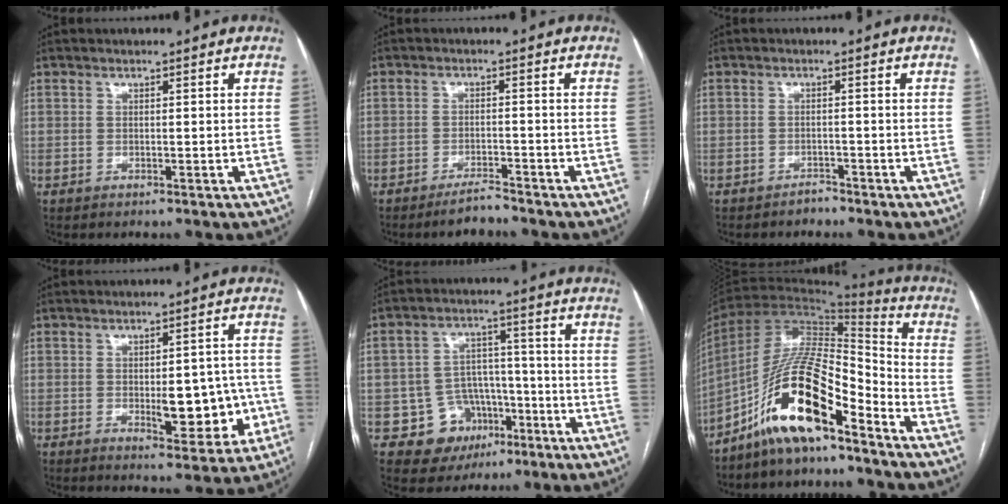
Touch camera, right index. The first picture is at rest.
{"total": 2.9, "force": [-2.8, 0.6, 0.7], "torque": [-0.008, -0.004, -0.047]}
{"total": 1.4, "force": [-1.3, 0.6, 0.0], "torque": [0.001, 0.001, -0.022]}
{"total": 9.1, "force": [-1.8, 4.0, 7.9], "torque": [-0.089, 0.010, -0.013]}
{"total": 8.9, "force": [-4.0, 7.7, 2.0], "torque": [-0.019, 0.027, -0.051]}
{"total": 15.6, "force": [-9.9, 3.9, 11.5], "torque": [-0.219, 0.023, -0.176]}